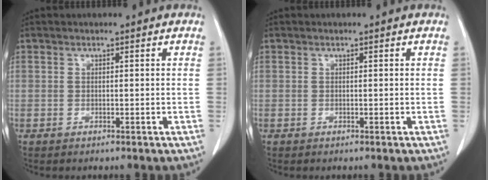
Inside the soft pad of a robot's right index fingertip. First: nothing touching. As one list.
[{"total": 0.0}]